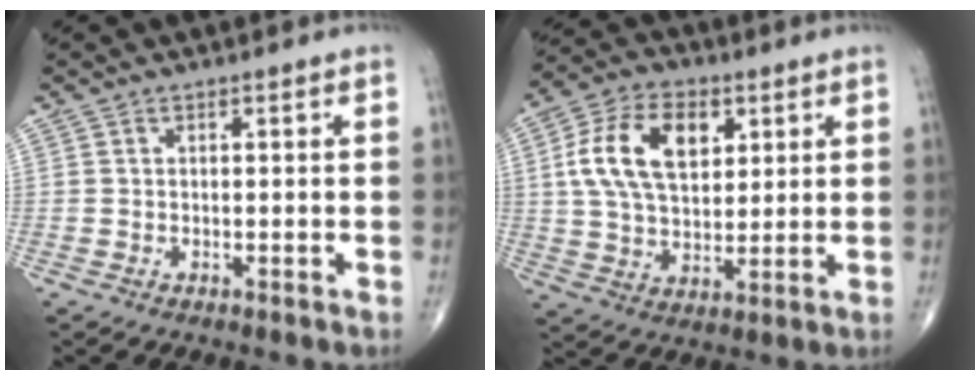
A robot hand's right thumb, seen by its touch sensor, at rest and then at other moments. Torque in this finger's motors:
{"motor_torque": [0.37, 0.76, 0.43, -0.04, 0.36]}